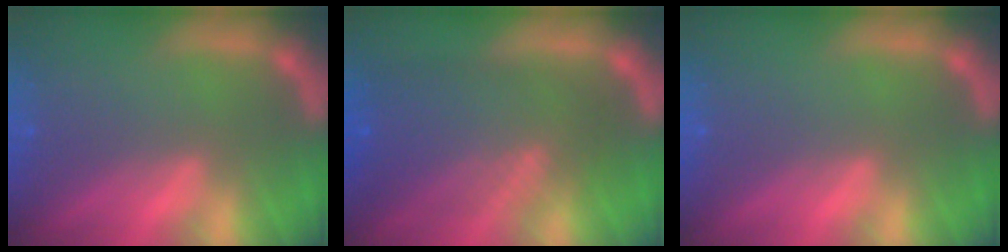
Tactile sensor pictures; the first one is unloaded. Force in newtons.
{"total": 8.5}
{"total": 0.0}